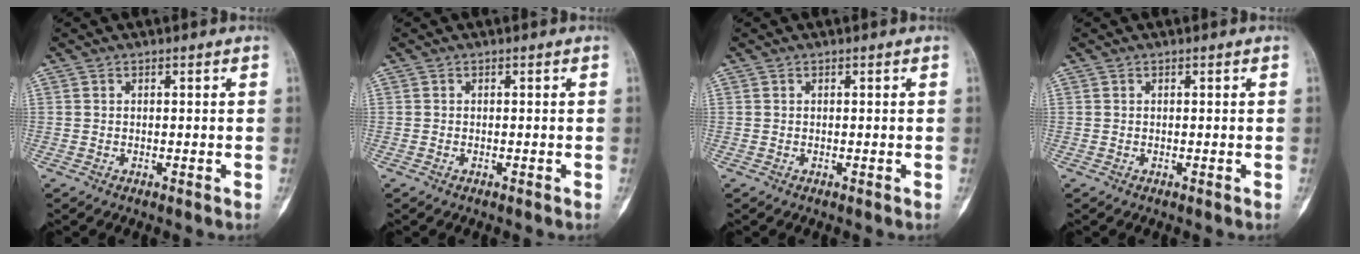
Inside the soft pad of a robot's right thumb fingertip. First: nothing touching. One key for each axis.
{"total": 0.0}
{"total": 0.0}
{"total": 0.0}